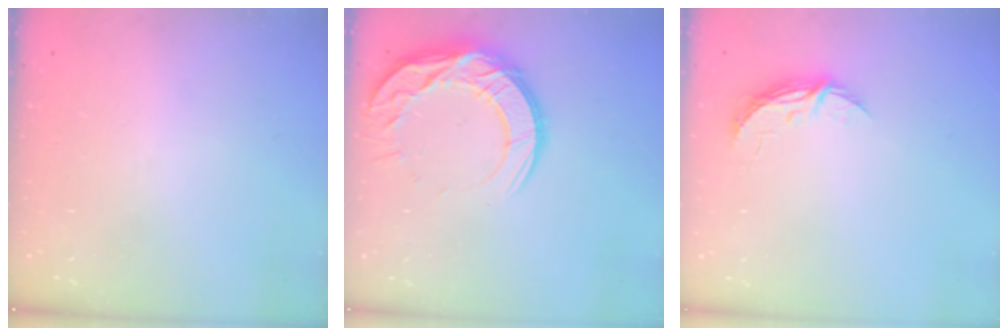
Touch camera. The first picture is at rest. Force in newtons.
{"total": 14.6, "press": 14.6, "slide": 1.1}
{"total": 4.6, "press": 4.6, "slide": 0.4}